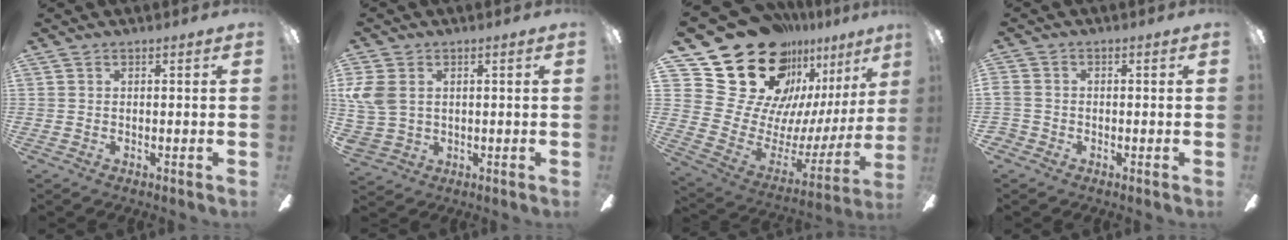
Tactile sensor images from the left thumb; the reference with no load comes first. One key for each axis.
{"total": 8.6, "fx": 1.9, "fy": 6.6, "fz": 5.3, "tx": -0.134, "ty": 0.006, "tz": 0.038}
{"total": 29.7, "fx": 20.5, "fy": 17.0, "fz": 13.1, "tx": -0.223, "ty": -0.153, "tz": 0.411}
{"total": 2.6, "fx": -1.3, "fy": 2.2, "fz": 0.7, "tx": -0.016, "ty": 0.006, "tz": -0.026}